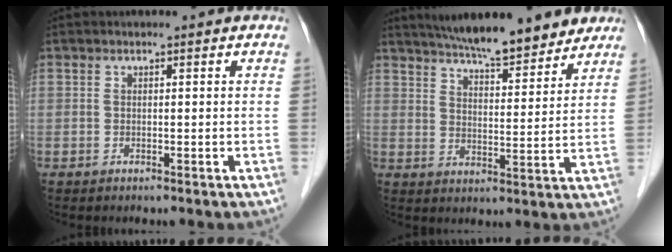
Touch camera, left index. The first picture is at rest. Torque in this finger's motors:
{"motor_torque": [0.05, -0.27, 0.13, 0.05]}